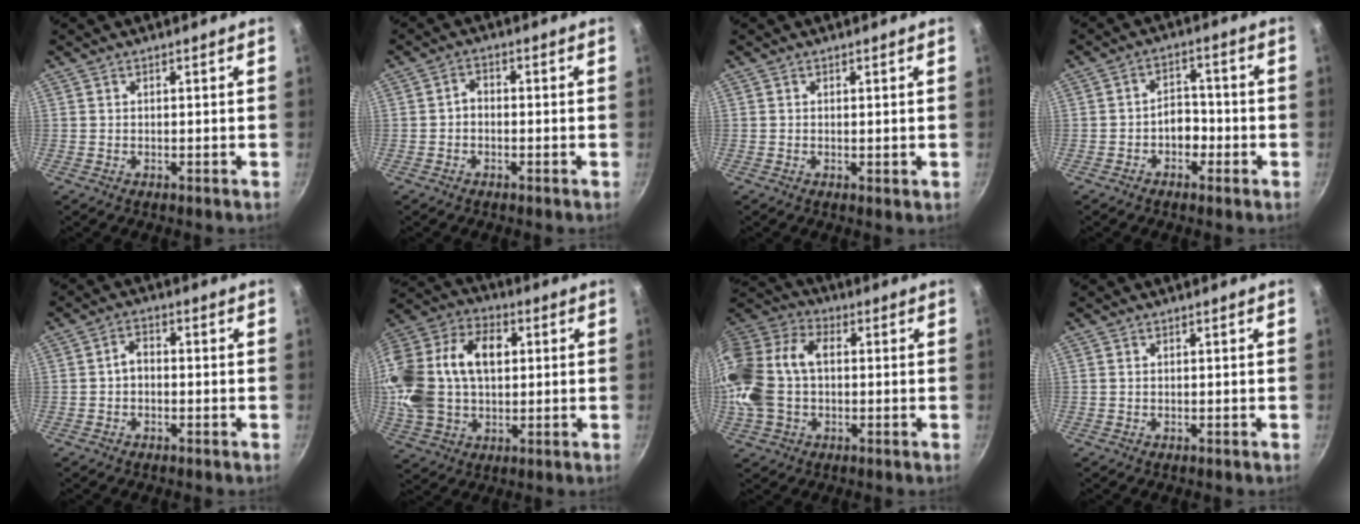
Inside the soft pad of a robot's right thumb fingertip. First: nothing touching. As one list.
[{"total": 2.2, "force": [-0.8, 1.5, 1.4], "torque": [-0.023, 0.015, -0.018]}, {"total": 0.6, "force": [0.1, 0.1, 0.6], "torque": [-0.008, -0.004, 0.000]}, {"total": 4.8, "force": [-1.9, 3.4, 2.7], "torque": [-0.010, 0.025, -0.032]}, {"total": 3.0, "force": [-0.7, 2.1, 2.1], "torque": [-0.029, 0.015, -0.016]}, {"total": 22.5, "force": [3.1, 15.2, 16.3], "torque": [-0.313, 0.034, 0.050]}, {"total": 20.1, "force": [0.0, 13.9, 14.5], "torque": [-0.310, 0.044, -0.011]}, {"total": 0.0}]